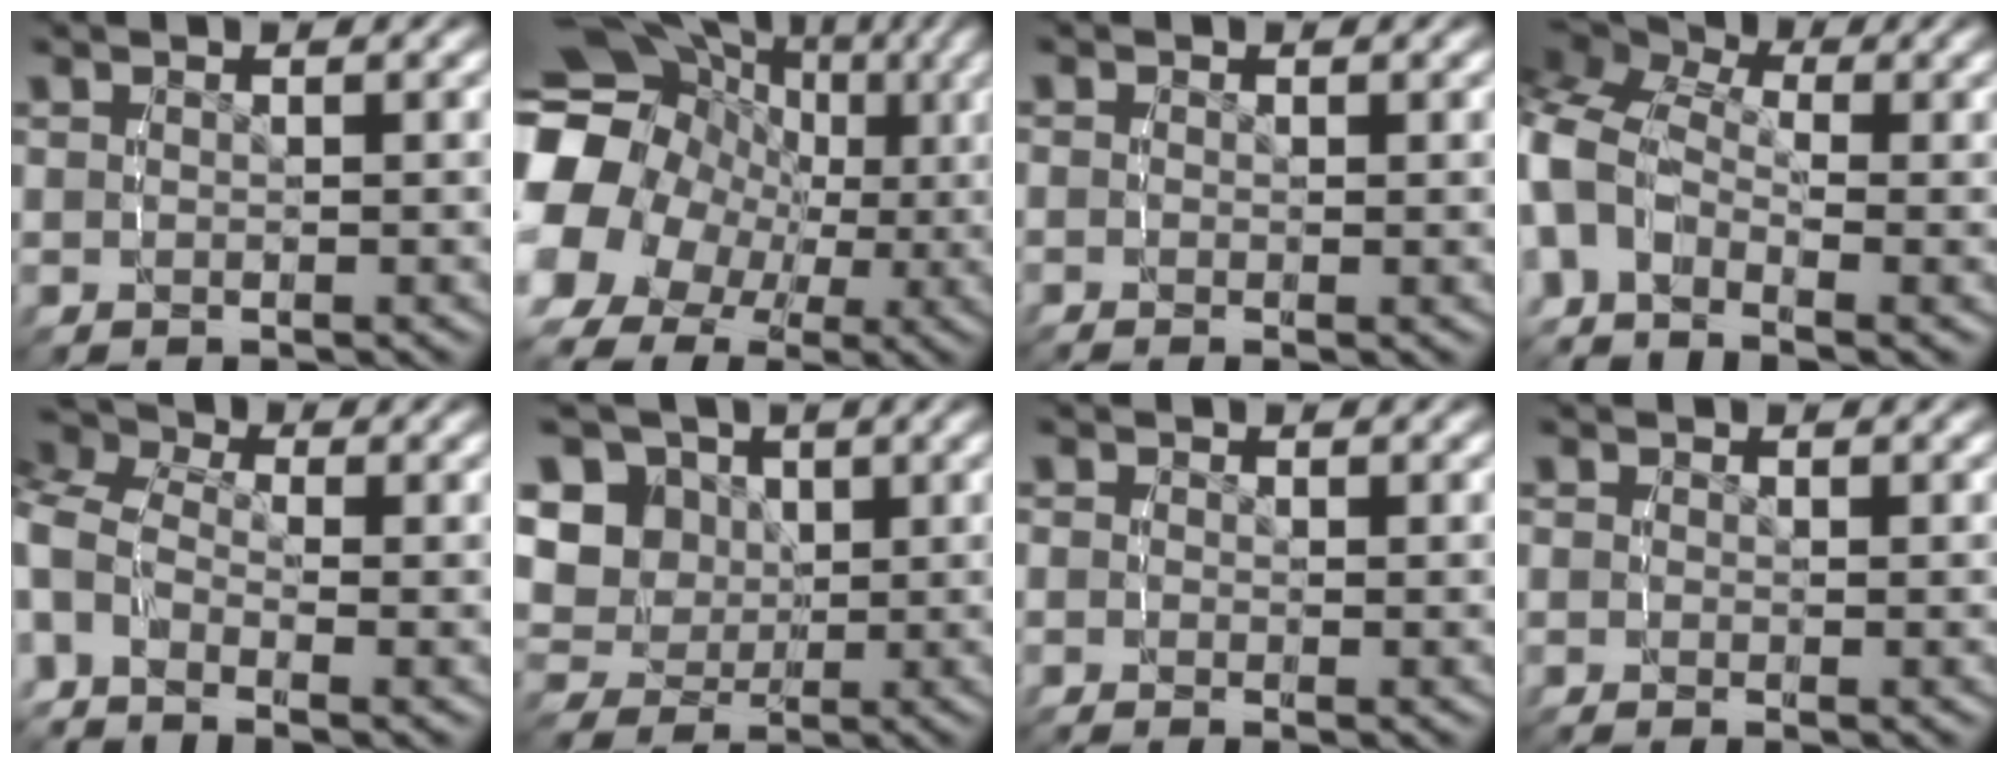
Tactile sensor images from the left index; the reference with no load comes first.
{"total": 16.4, "force": [1.6, 13.5, 9.2], "torque": [-0.182, -0.013, 0.009]}
{"total": 0.0}
{"total": 9.5, "force": [-0.3, 7.9, 5.3], "torque": [-0.125, -0.011, -0.024]}
{"total": 8.7, "force": [1.2, 7.0, 5.0], "torque": [-0.108, 0.017, -0.013]}
{"total": 12.5, "force": [1.5, 11.3, 5.2], "torque": [-0.135, -0.025, 0.013]}
{"total": 0.8, "force": [-0.2, 0.8, 0.2], "torque": [-0.001, 0.006, -0.017]}
{"total": 0.5, "force": [-0.1, 0.5, 0.2], "torque": [-0.001, 0.004, -0.012]}